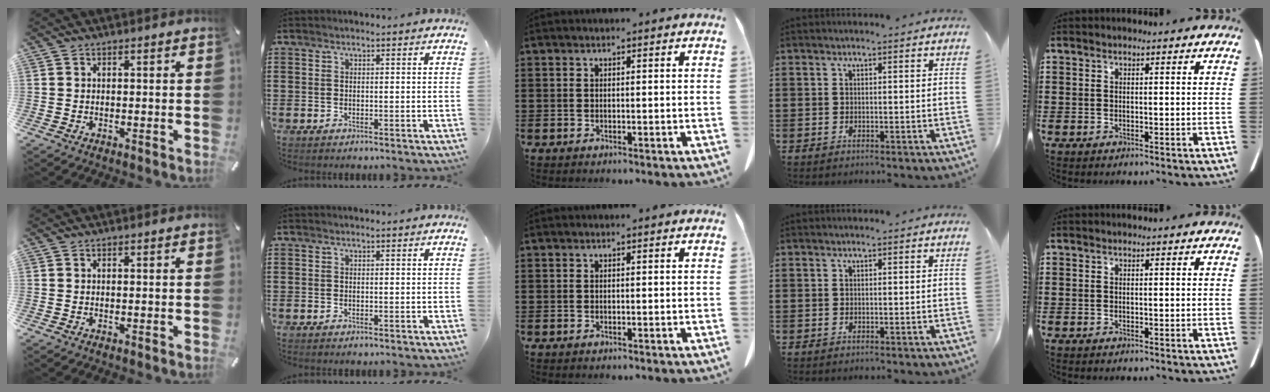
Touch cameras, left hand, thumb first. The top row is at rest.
{}